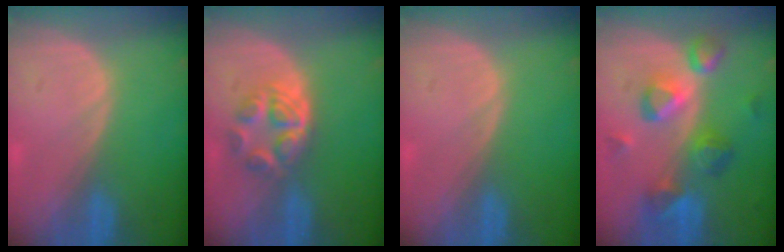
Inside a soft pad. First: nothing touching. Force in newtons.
{"total": 6.3, "press": 5.3, "slide": 3.4}
{"total": 0.0}
{"total": 9.4, "press": 8.1, "slide": 4.7}